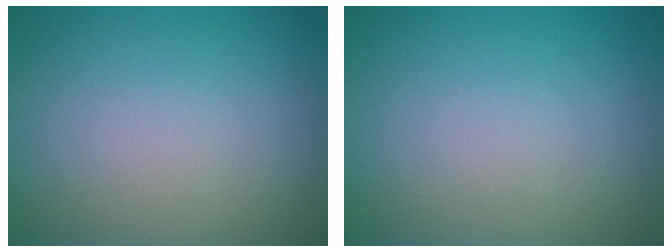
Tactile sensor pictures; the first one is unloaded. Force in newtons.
{"total": 0.0}